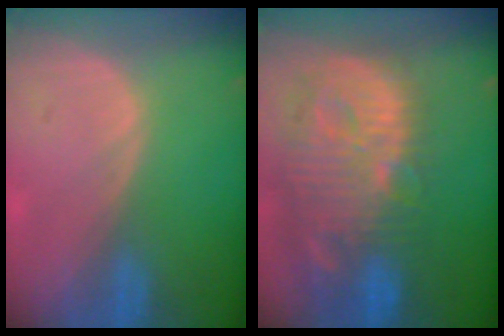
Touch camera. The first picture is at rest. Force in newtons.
{"total": 14.3, "press": 12.5, "slide": 6.9}